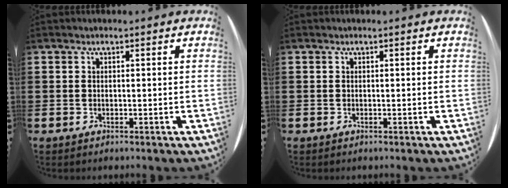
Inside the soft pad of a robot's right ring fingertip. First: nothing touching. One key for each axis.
{"total": 0.0}